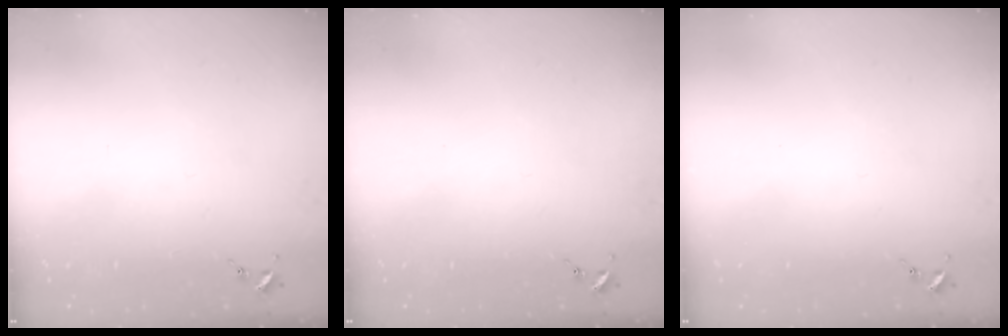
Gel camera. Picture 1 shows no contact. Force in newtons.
{"total": 0.0}
{"total": 0.0}